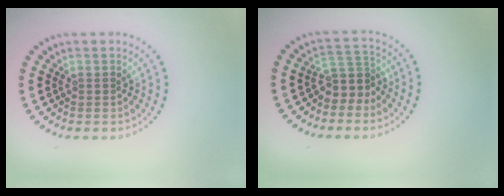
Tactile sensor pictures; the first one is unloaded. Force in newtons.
{"total": 2.7, "press": 2.0, "slide": 1.8}